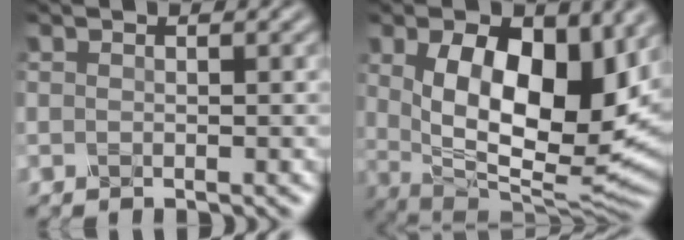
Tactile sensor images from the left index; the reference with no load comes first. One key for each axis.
{"total": 13.2, "fx": 2.2, "fy": 6.6, "fz": 11.1, "tx": -0.170, "ty": -0.018, "tz": 0.040}